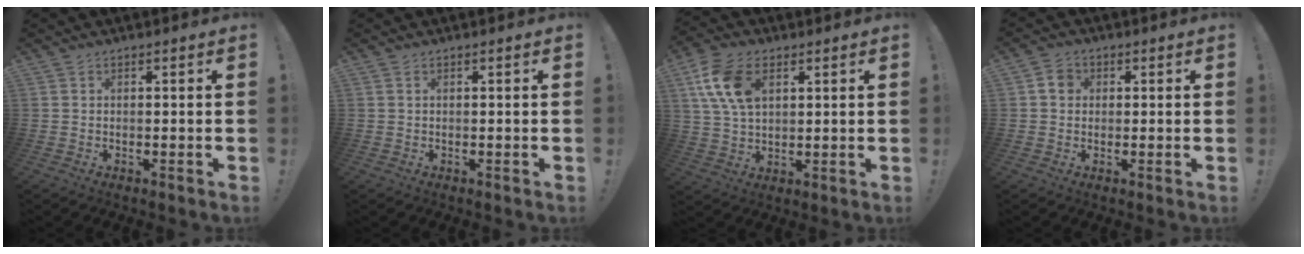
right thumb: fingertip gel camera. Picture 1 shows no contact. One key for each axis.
{"total": 0.0}
{"total": 13.2, "fx": 4.9, "fy": 8.3, "fz": 9.0, "tx": -0.191, "ty": -0.002, "tz": 0.093}
{"total": 4.2, "fx": 0.6, "fy": 3.6, "fz": 2.0, "tx": -0.030, "ty": 0.008, "tz": 0.011}